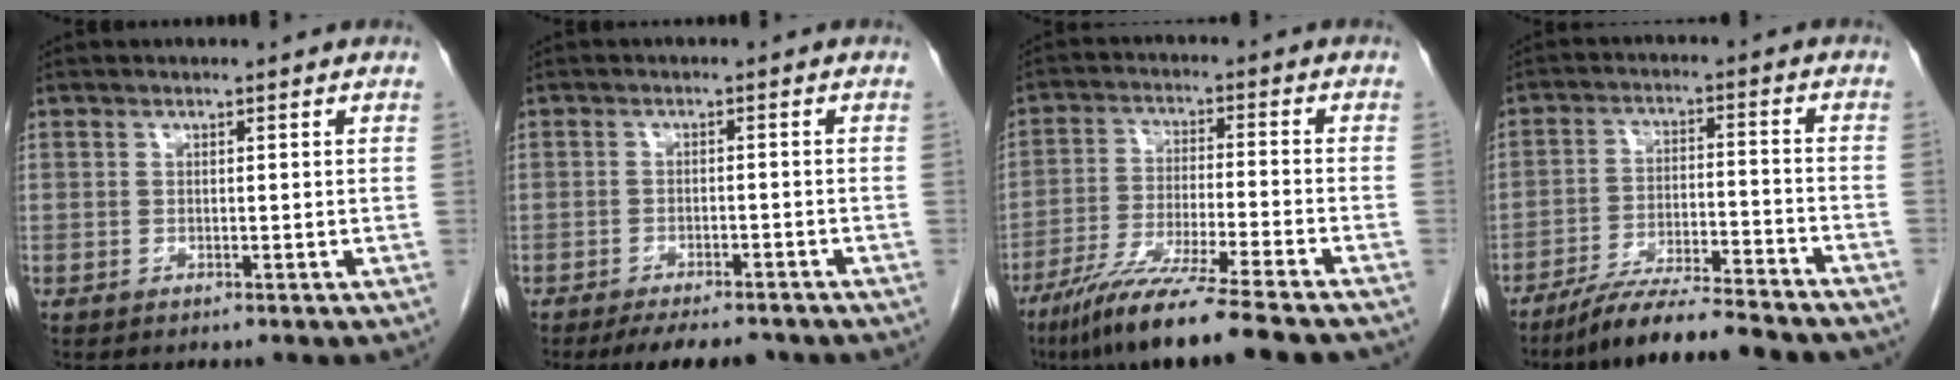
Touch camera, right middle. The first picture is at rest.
{"total": 7.7, "force": [-6.6, 2.1, 3.4], "torque": [-0.042, -0.007, -0.094]}
{"total": 15.1, "force": [-11.8, -0.4, 9.4], "torque": [-0.171, -0.051, -0.196]}
{"total": 13.7, "force": [-11.8, 0.7, 6.8], "torque": [-0.102, -0.012, -0.187]}